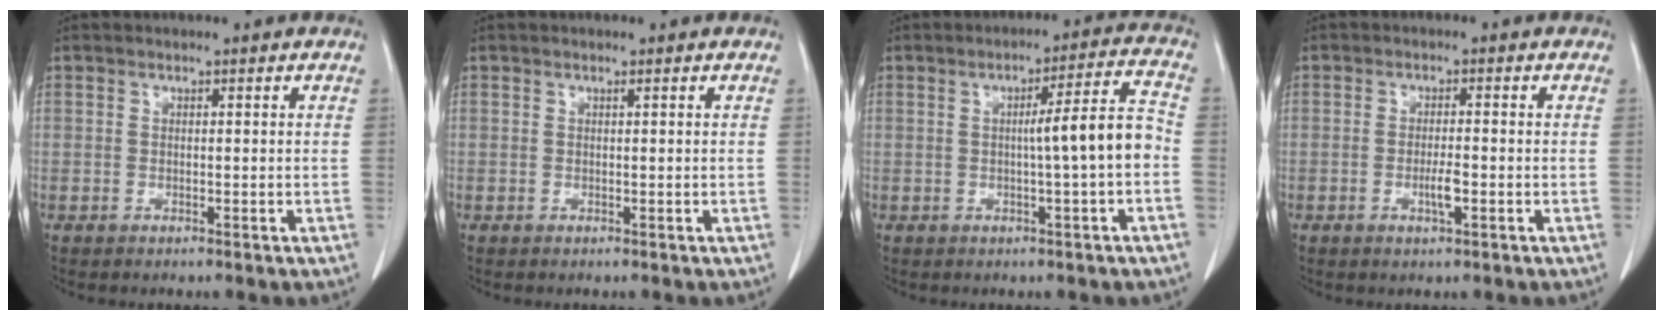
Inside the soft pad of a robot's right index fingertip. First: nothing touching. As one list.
[{"total": 0.0}, {"total": 7.4, "force": [-1.0, -0.4, 7.3], "torque": [-0.105, 0.015, -0.014]}, {"total": 2.7, "force": [-0.9, 0.4, 2.6], "torque": [-0.049, -0.002, -0.015]}]